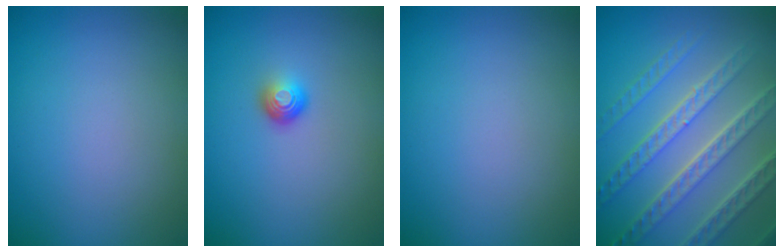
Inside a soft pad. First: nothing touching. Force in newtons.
{"total": 1.8, "press": 1.1, "slide": 1.4}
{"total": 0.0}
{"total": 7.8, "press": 5.6, "slide": 5.4}